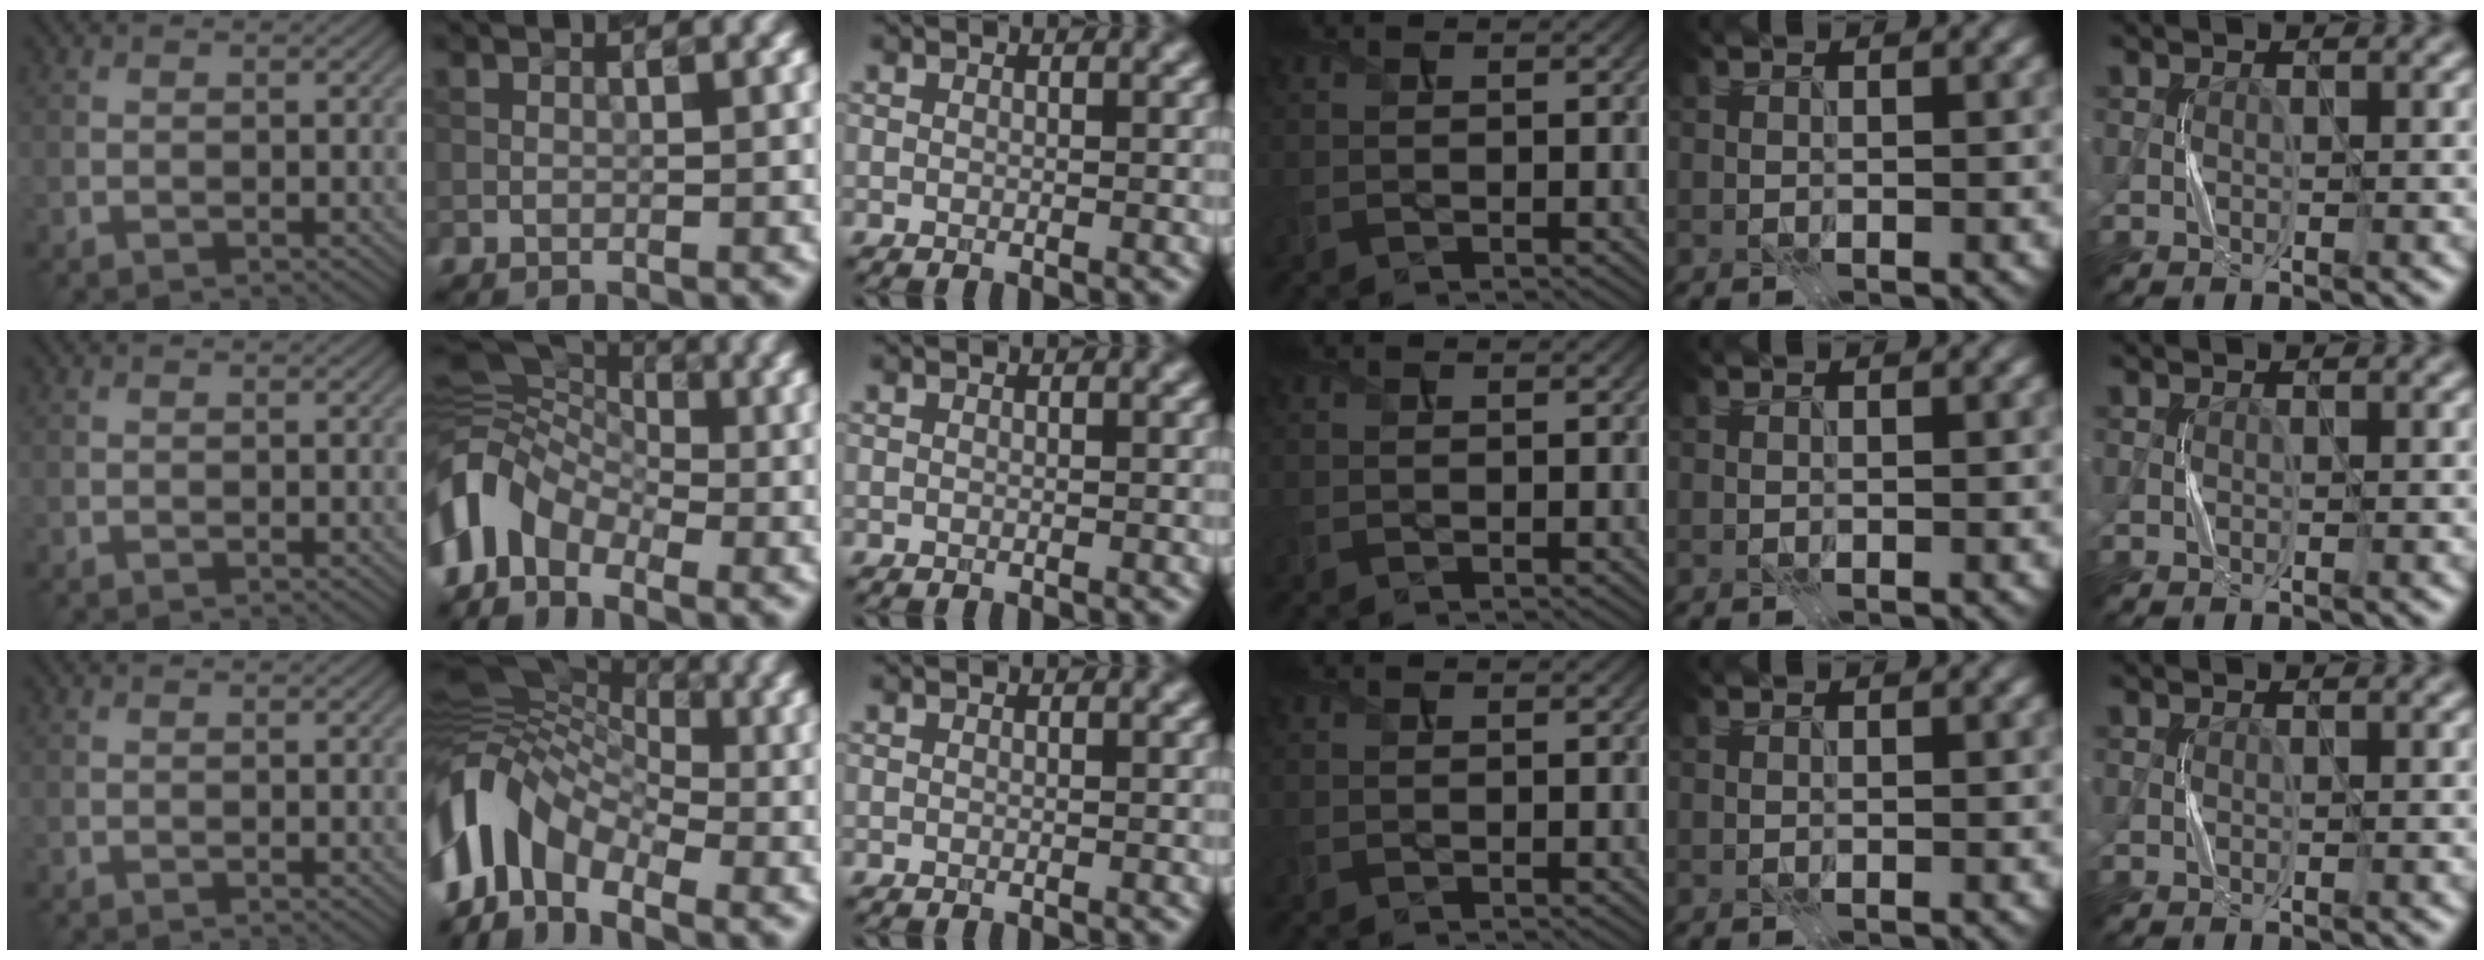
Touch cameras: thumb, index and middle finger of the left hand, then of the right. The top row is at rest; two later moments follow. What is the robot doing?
{"motion": "press", "object": "sticky note"}